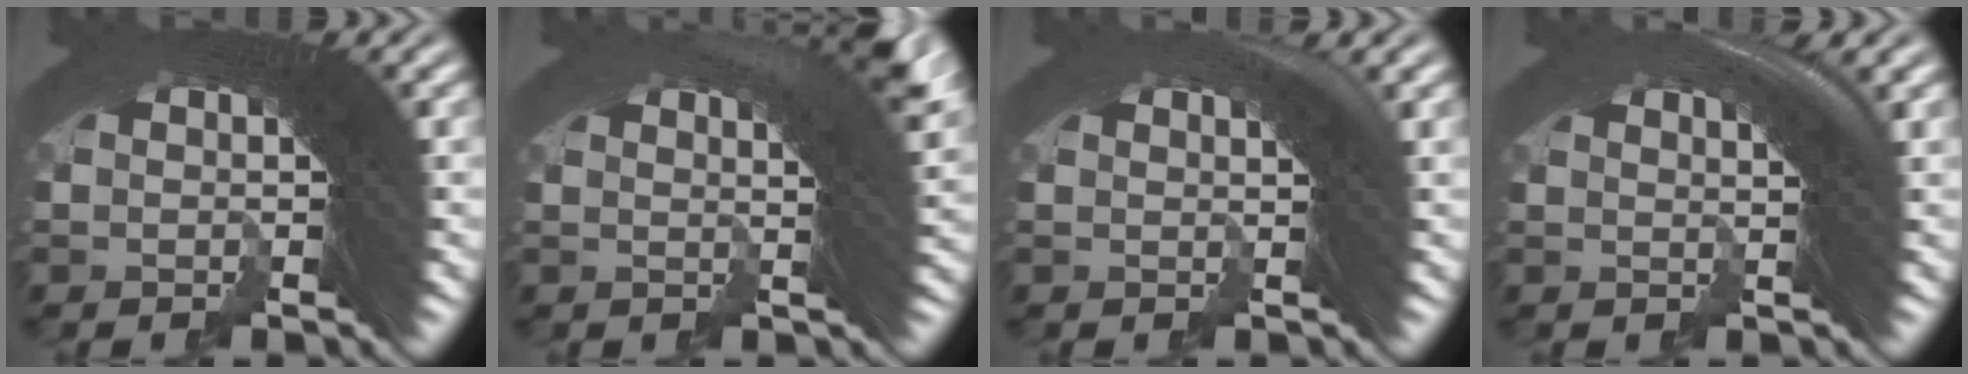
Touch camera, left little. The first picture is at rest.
{"total": 7.0, "force": [3.5, 2.0, 5.8], "torque": [-0.076, 0.018, 0.043]}
{"total": 2.1, "force": [1.3, -0.1, 1.6], "torque": [-0.026, 0.008, 0.018]}
{"total": 3.3, "force": [1.8, 0.4, 2.7], "torque": [-0.050, 0.005, 0.025]}